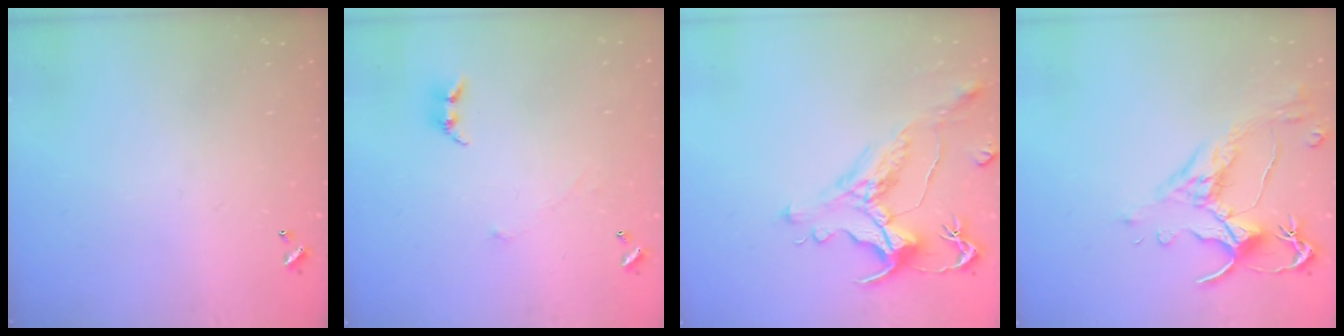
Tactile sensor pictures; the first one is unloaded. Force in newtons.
{"total": 0.7, "press": 0.6, "slide": 0.5}
{"total": 1.4, "press": 0.2, "slide": 1.4}
{"total": 2.5, "press": 2.1, "slide": 1.2}